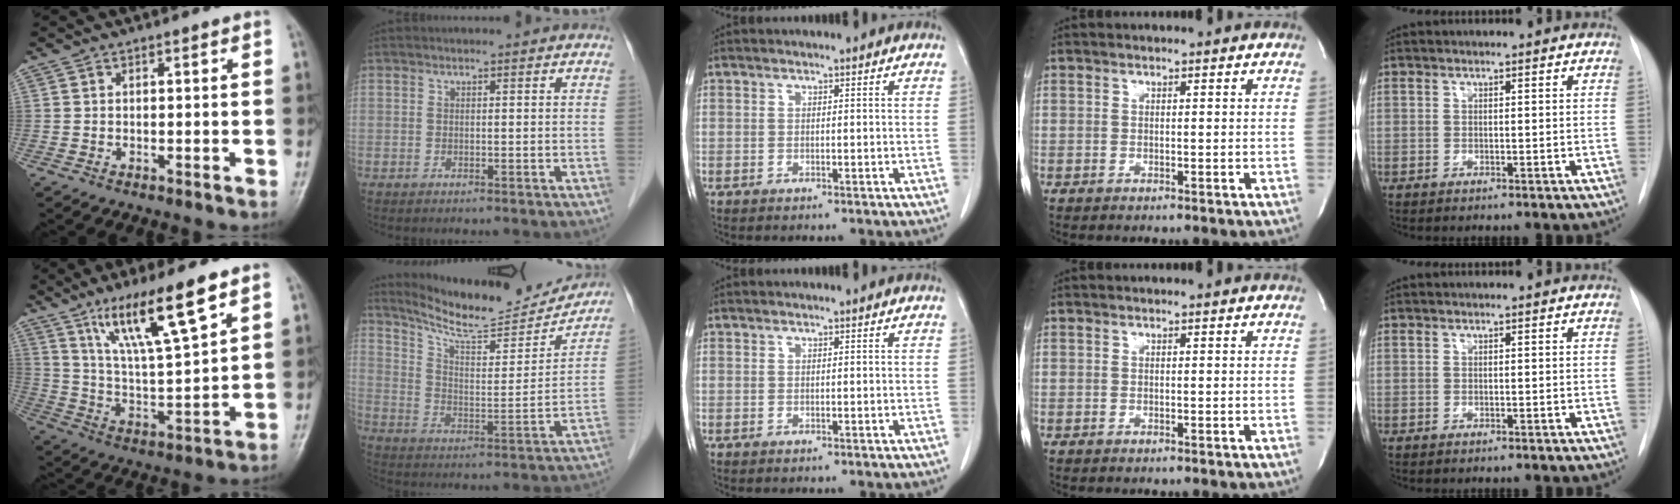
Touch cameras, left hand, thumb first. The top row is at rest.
{"thumb": {"total": 15.5, "force": [9.3, 2.4, 12.2], "torque": [-0.213, -0.042, 0.180]}, "index": {"total": 17.7, "force": [16.9, 2.0, 4.9], "torque": [-0.084, -0.037, 0.249]}}